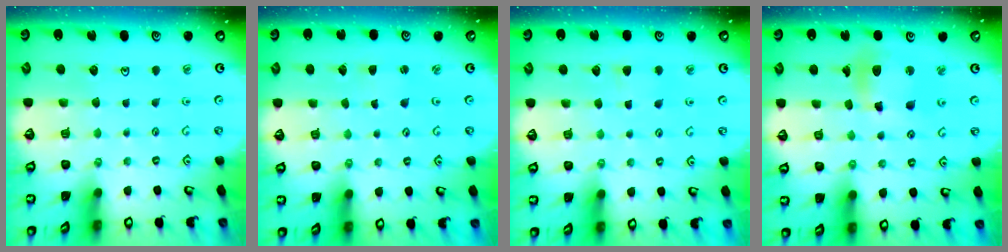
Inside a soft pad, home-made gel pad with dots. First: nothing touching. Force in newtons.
{"total": 1.9, "press": 1.9, "slide": 0.2}
{"total": 2.8, "press": 2.7, "slide": 0.5}
{"total": 12.1, "press": 11.9, "slide": 2.0}